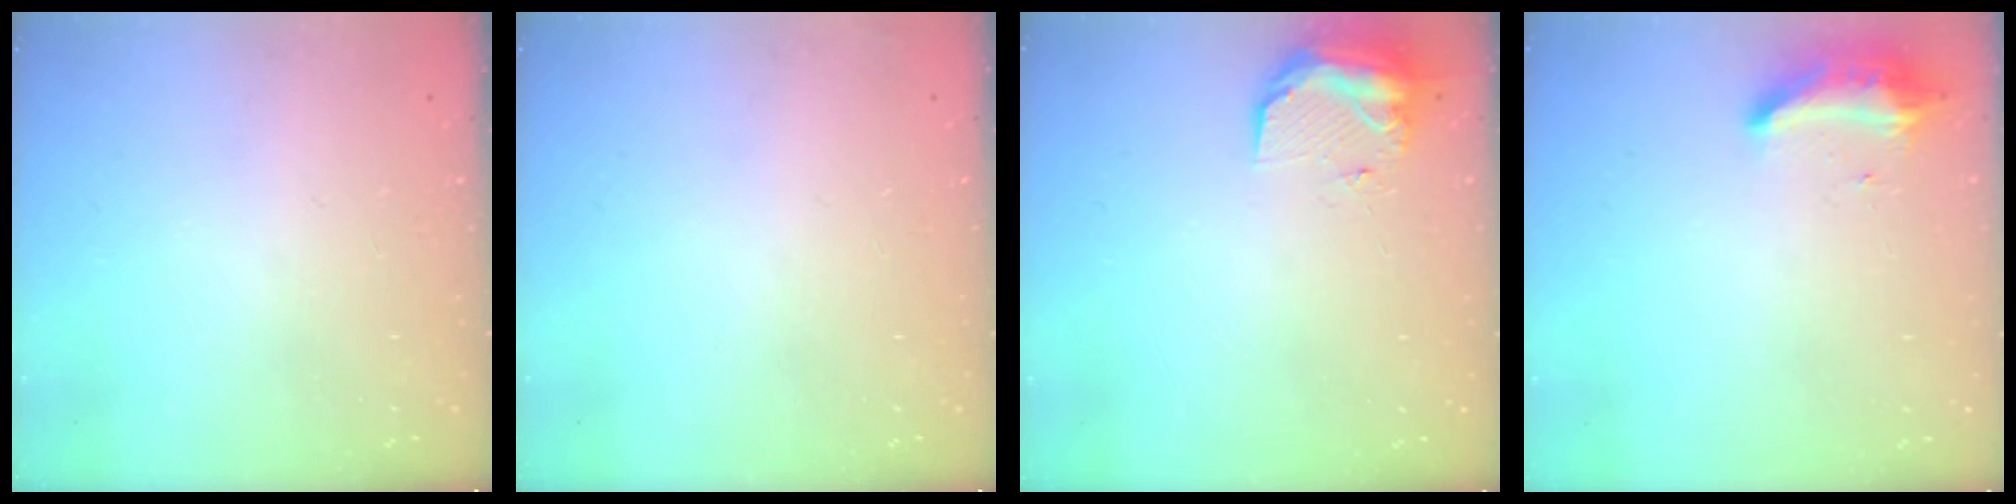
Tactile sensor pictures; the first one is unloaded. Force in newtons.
{"total": 2.2, "press": 2.1, "slide": 0.8}
{"total": 9.6, "press": 9.6, "slide": 0.5}
{"total": 9.3, "press": 9.3, "slide": 0.8}